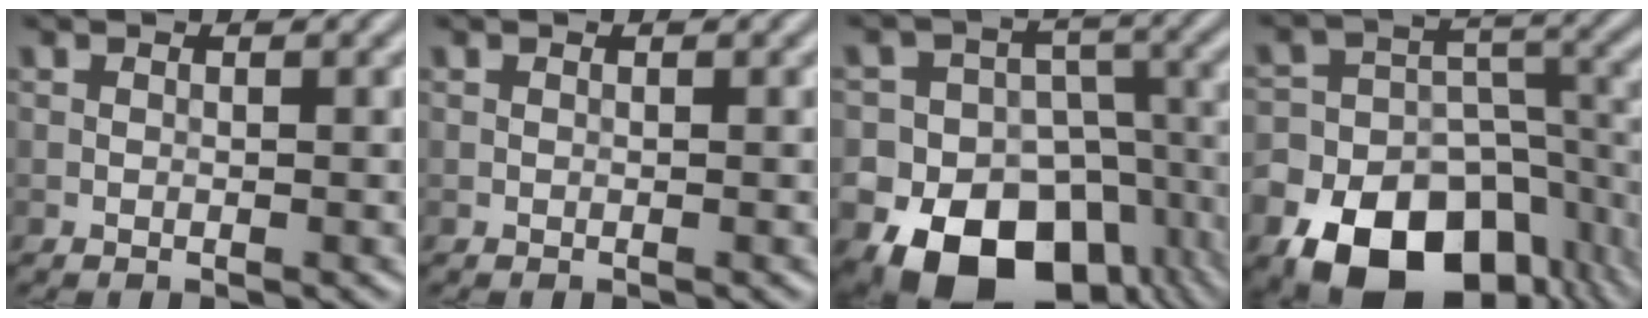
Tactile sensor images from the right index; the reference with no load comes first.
{"total": 0.0}
{"total": 16.4, "force": [-8.7, 12.2, 6.7], "torque": [-0.111, -0.030, -0.148]}
{"total": 18.1, "force": [-10.5, 12.8, 7.4], "torque": [-0.152, -0.046, -0.163]}